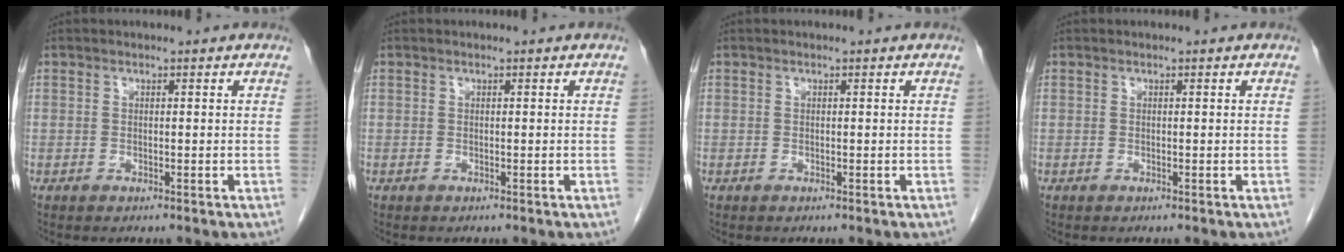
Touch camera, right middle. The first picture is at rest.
{"total": 0.0}
{"total": 0.0}
{"total": 0.0}